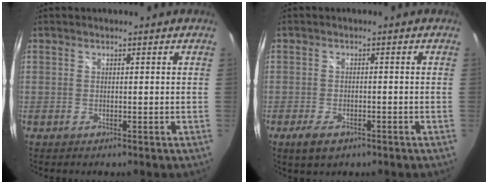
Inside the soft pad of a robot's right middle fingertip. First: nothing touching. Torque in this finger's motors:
{"motor_torque": [0.52, -0.48, 0.02, 0.02]}